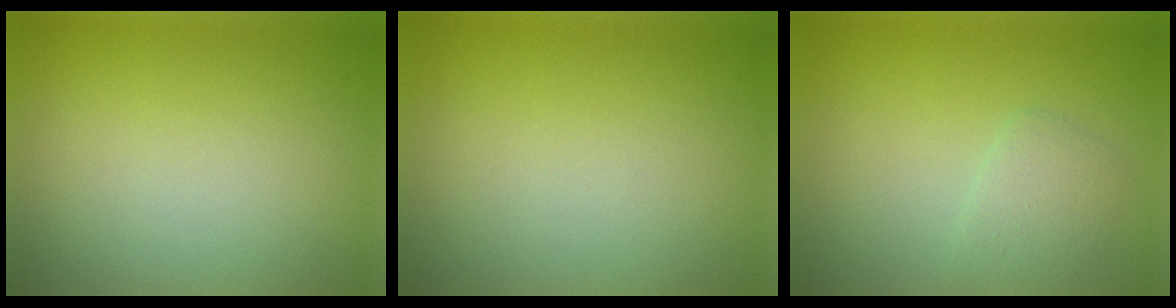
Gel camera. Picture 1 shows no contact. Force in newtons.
{"total": 0.0}
{"total": 1.9, "press": 1.9, "slide": 0.0}